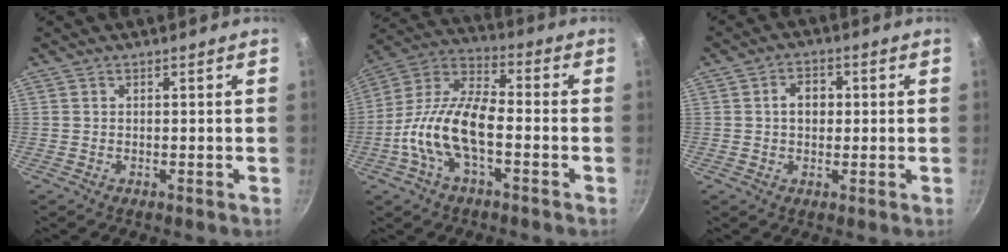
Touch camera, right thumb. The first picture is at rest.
{"total": 15.4, "force": [-4.0, 7.2, 13.0], "torque": [-0.239, 0.042, -0.094]}
{"total": 4.7, "force": [0.5, 3.6, 3.0], "torque": [-0.024, 0.010, 0.003]}